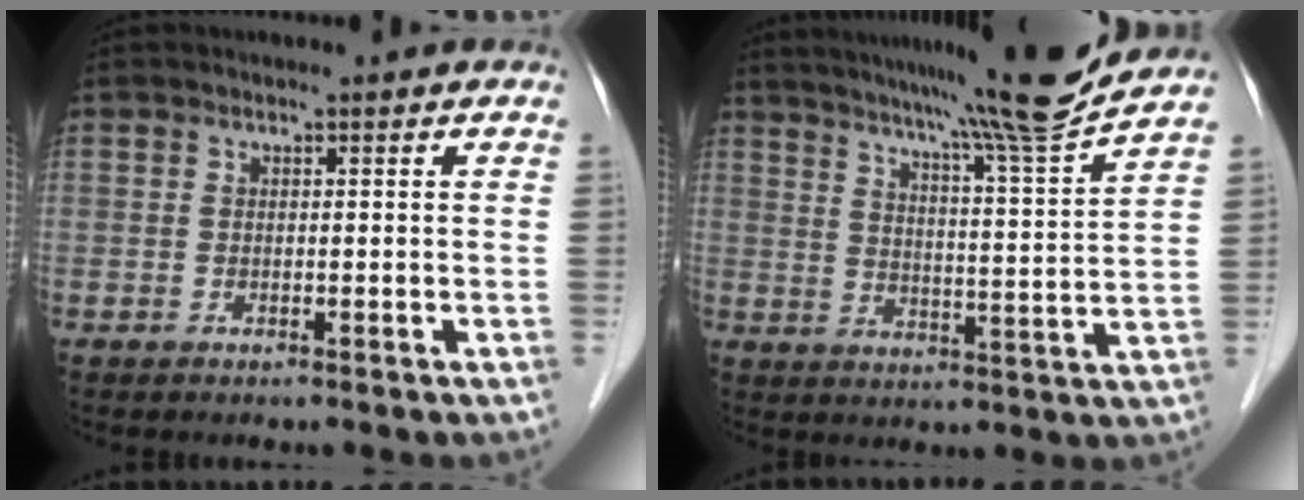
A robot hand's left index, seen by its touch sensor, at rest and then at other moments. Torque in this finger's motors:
{"motor_torque": [0.32, -0.41, 0.50, 0.10]}